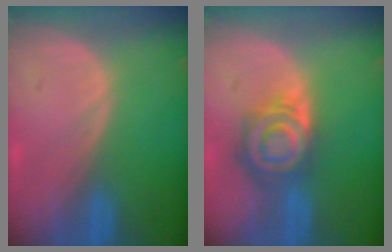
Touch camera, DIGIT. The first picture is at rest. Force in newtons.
{"total": 8.0, "press": 7.1, "slide": 3.7}